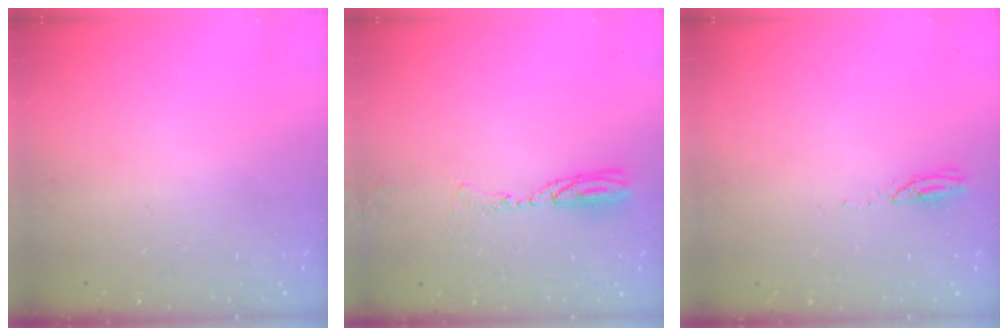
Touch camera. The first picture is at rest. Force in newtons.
{"total": 9.8, "press": 7.6, "slide": 6.3}
{"total": 3.0, "press": 2.9, "slide": 0.4}